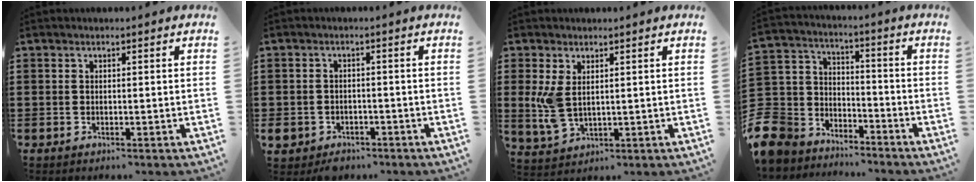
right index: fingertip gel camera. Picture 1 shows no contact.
{"total": 2.4, "force": [-1.8, 1.4, 0.4], "torque": [-0.019, -0.001, -0.041]}
{"total": 5.0, "force": [1.1, 2.5, 4.2], "torque": [-0.105, -0.004, 0.017]}
{"total": 8.4, "force": [-5.9, 5.8, 1.1], "torque": [-0.074, 0.009, -0.122]}